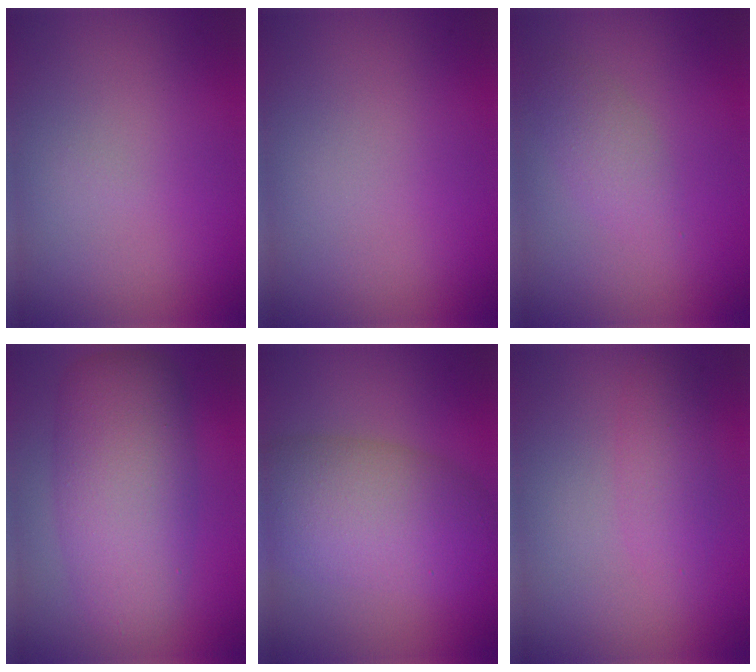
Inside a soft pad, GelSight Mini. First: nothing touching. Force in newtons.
{"total": 0.0}
{"total": 2.0, "press": 2.0, "slide": 0.1}
{"total": 7.9, "press": 7.9, "slide": 0.0}
{"total": 7.3, "press": 7.3, "slide": 0.3}
{"total": 2.1, "press": 2.0, "slide": 0.2}